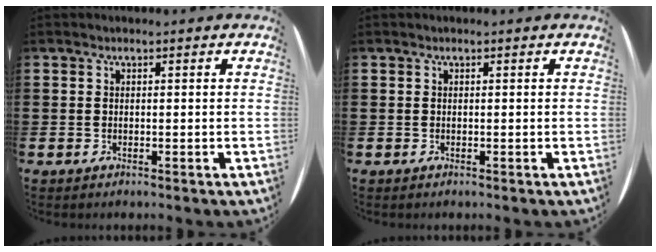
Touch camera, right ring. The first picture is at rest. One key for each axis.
{"total": 0.0}